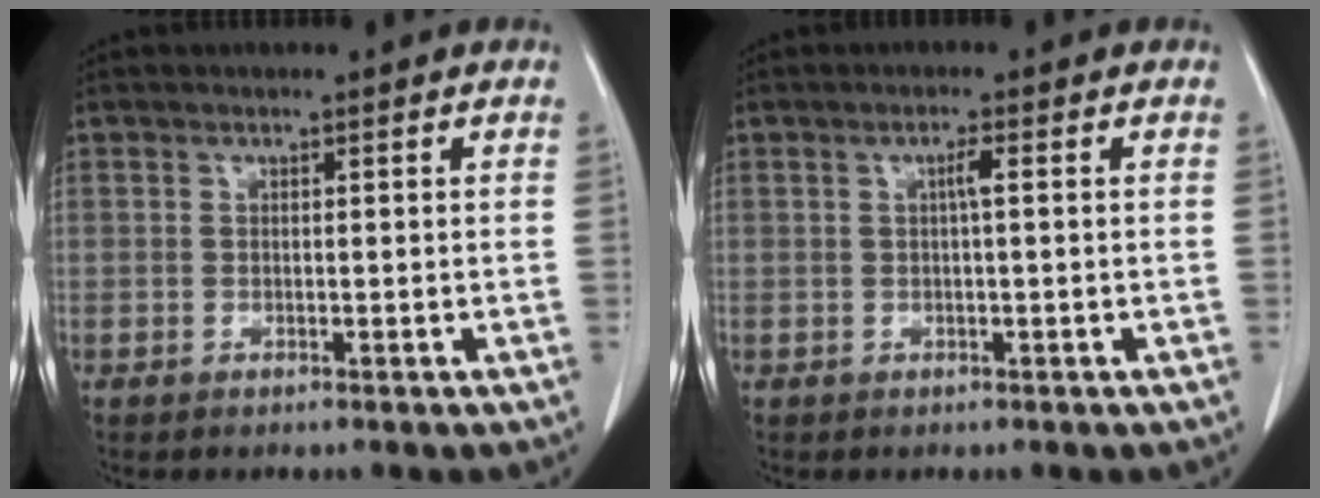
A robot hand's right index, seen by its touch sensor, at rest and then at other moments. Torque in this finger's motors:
{"motor_torque": [0.34, -0.17, -0.01, 0.03]}